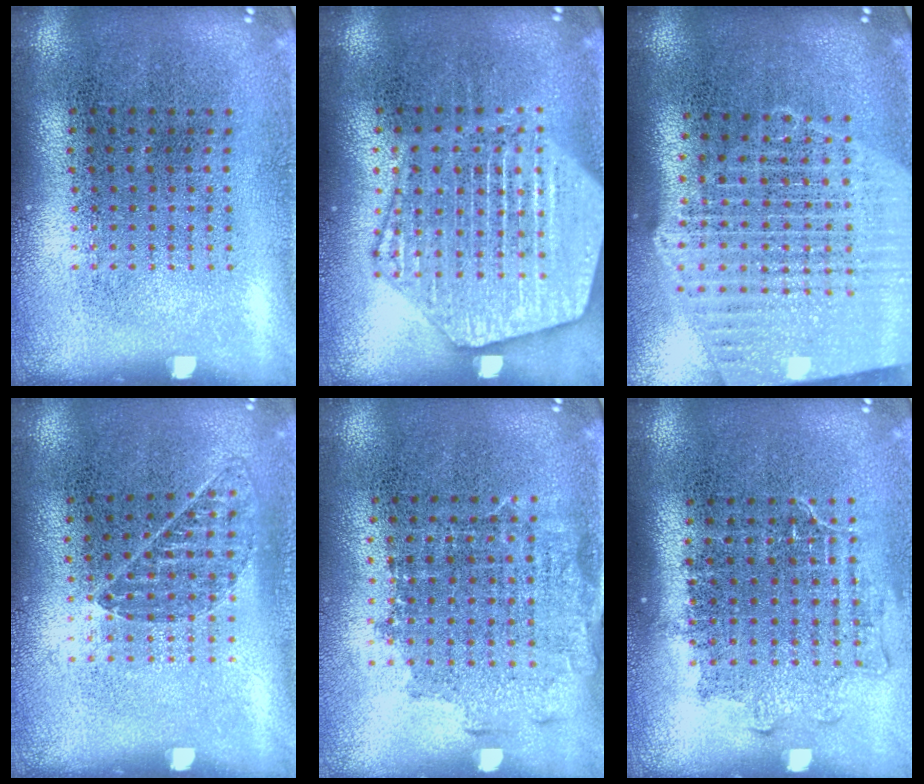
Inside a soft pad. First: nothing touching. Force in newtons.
{"total": 3.8, "press": 3.8, "slide": 0.4}
{"total": 2.6, "press": 2.2, "slide": 1.3}
{"total": 0.8, "press": 0.7, "slide": 0.3}
{"total": 1.4, "press": 1.2, "slide": 0.7}
{"total": 1.2, "press": 1.1, "slide": 0.6}